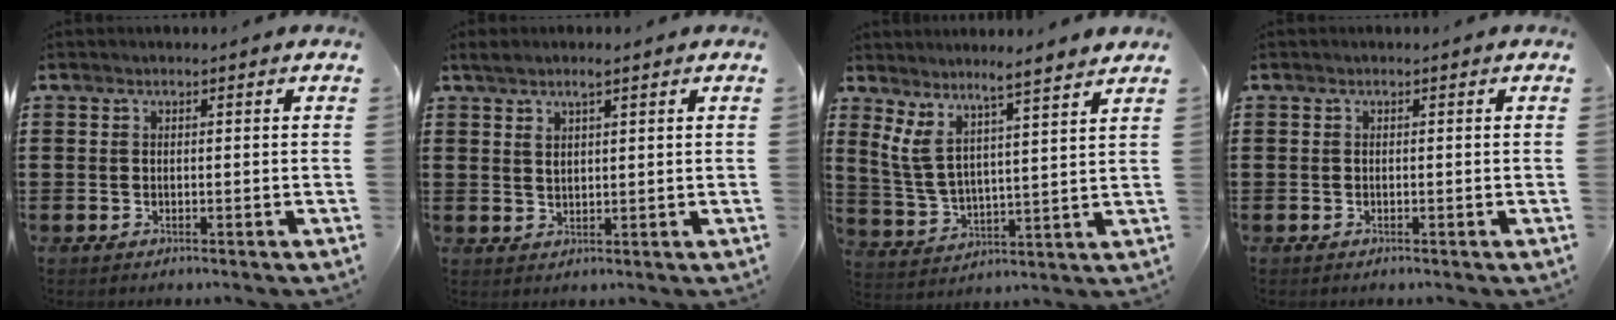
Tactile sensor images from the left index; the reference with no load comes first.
{"total": 2.4, "force": [1.4, 0.7, 1.8], "torque": [-0.038, 0.004, 0.025]}
{"total": 5.4, "force": [4.7, 0.1, 2.5], "torque": [-0.075, -0.036, 0.076]}
{"total": 0.0}